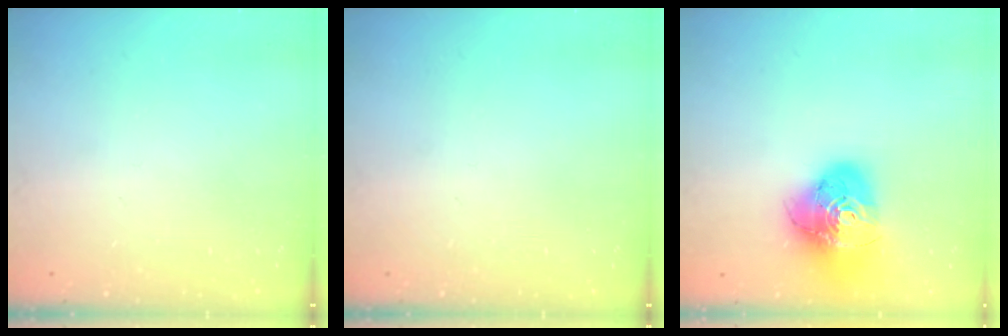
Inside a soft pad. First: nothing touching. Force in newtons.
{"total": 0.0}
{"total": 18.4, "press": 18.3, "slide": 2.1}